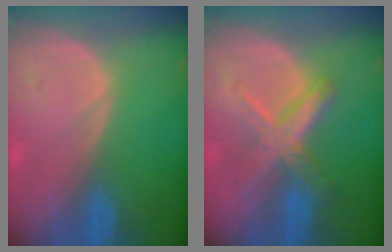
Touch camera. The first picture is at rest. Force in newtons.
{"total": 6.7, "press": 5.9, "slide": 3.2}